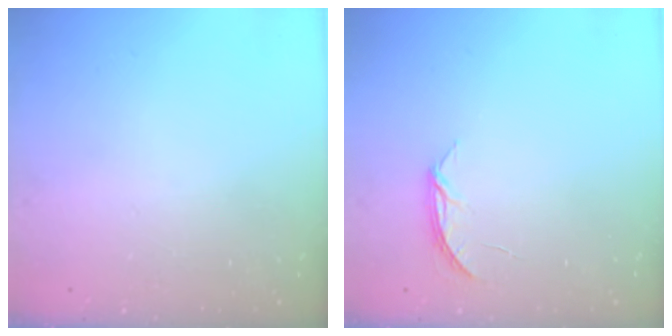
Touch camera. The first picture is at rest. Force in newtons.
{"total": 4.0, "press": 4.0, "slide": 0.4}